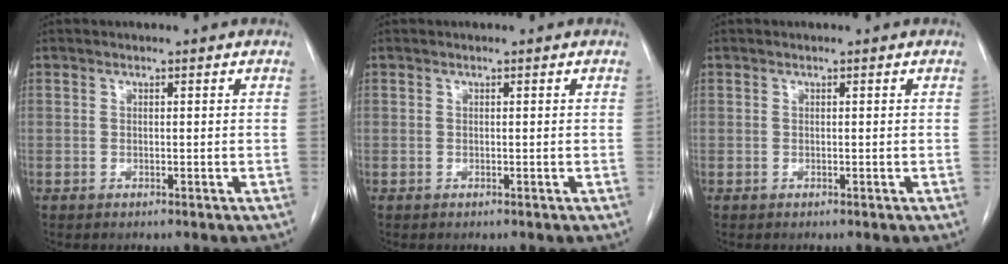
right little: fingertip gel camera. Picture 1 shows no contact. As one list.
[{"total": 0.0}, {"total": 0.0}]